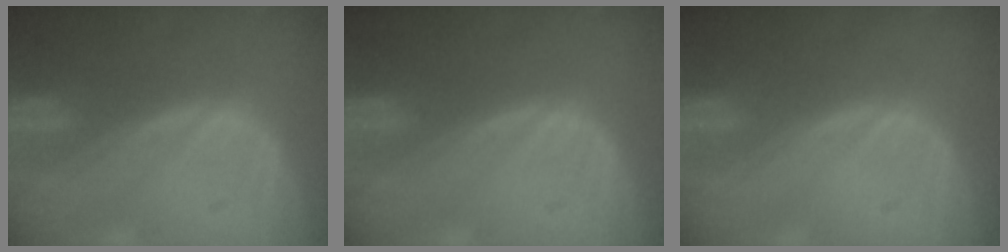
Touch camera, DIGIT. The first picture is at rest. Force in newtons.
{"total": 0.0}
{"total": 0.0}